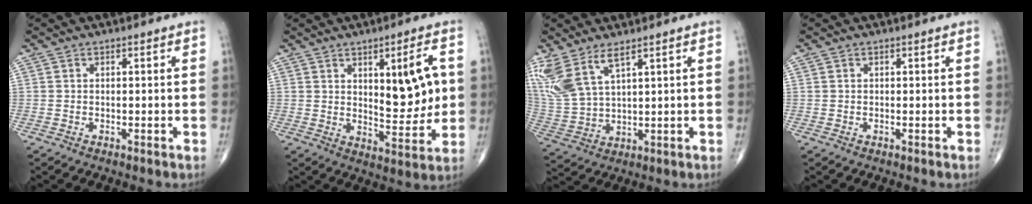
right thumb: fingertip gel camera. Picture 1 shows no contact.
{"total": 11.6, "force": [2.5, 4.2, 10.5], "torque": [-0.127, -0.023, 0.044]}
{"total": 10.9, "force": [6.7, 4.0, 7.7], "torque": [-0.183, -0.025, 0.153]}
{"total": 0.0}